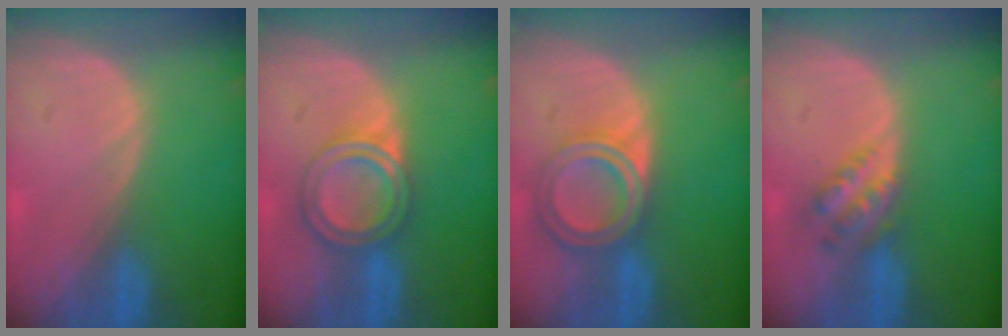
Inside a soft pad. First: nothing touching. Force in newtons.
{"total": 6.1, "press": 5.5, "slide": 2.8}
{"total": 6.8, "press": 6.0, "slide": 3.1}
{"total": 4.5, "press": 4.0, "slide": 2.0}